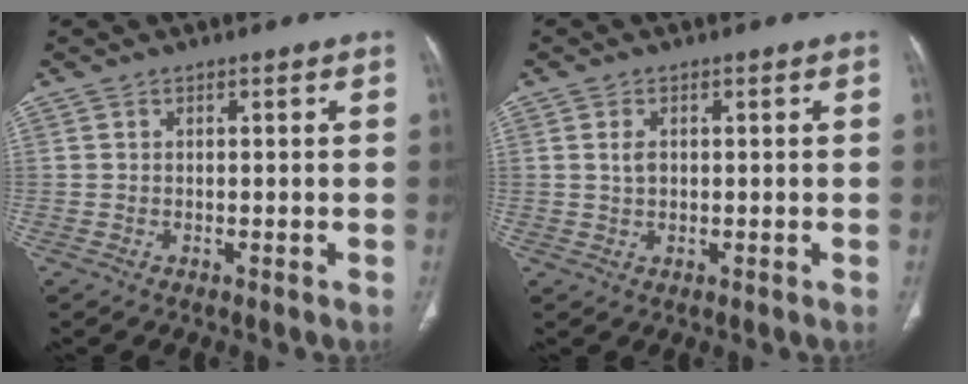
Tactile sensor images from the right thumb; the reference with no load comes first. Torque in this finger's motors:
{"motor_torque": [0.61, -0.75, 0.08, -0.61, 0.00]}